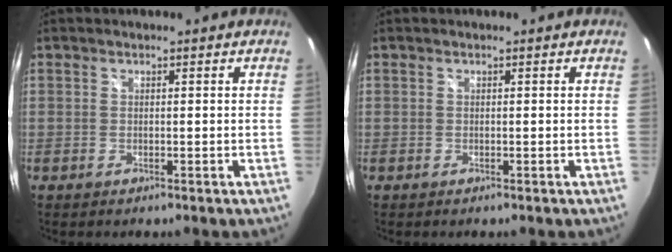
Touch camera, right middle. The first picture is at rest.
{"total": 0.0}